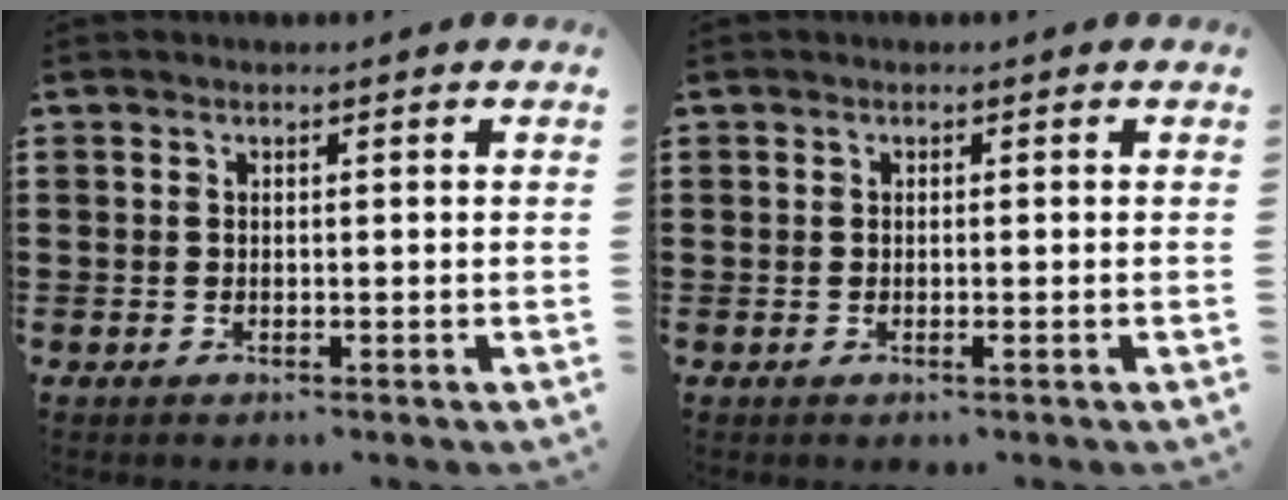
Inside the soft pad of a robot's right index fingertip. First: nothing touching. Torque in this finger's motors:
{"motor_torque": [0.26, 0.22, 0.00, 0.01]}